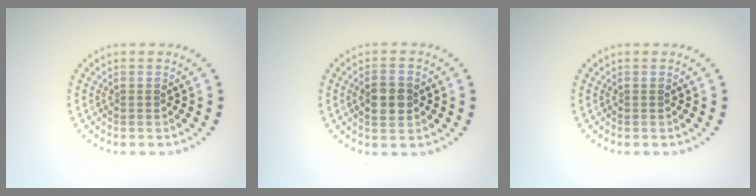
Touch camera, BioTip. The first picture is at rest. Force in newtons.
{"total": 2.9, "press": 2.8, "slide": 0.3}
{"total": 0.0}